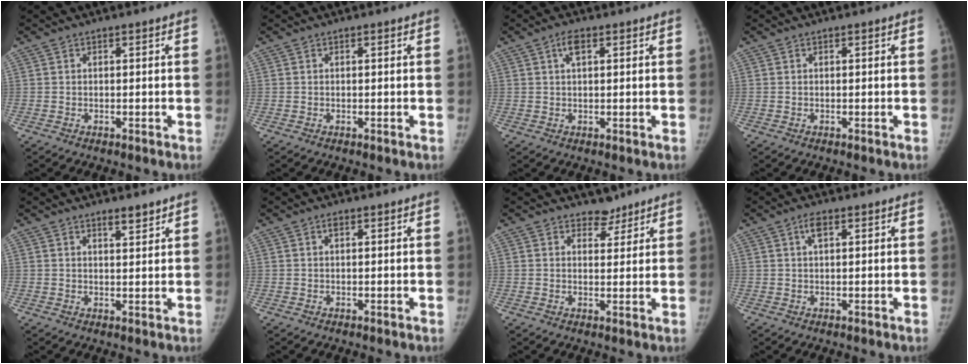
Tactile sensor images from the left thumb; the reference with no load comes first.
{"total": 0.0}
{"total": 2.6, "force": [1.1, 1.2, 2.1], "torque": [-0.037, 0.005, 0.020]}
{"total": 0.0}
{"total": 2.6, "force": [2.1, 0.6, 1.4], "torque": [-0.015, -0.017, 0.033]}
{"total": 0.7, "force": [0.3, 0.3, 0.6], "torque": [-0.010, 0.002, 0.004]}
{"total": 2.9, "force": [2.4, 1.6, 0.1], "torque": [0.020, -0.017, 0.033]}
{"total": 2.3, "force": [1.0, 1.0, 1.8], "torque": [-0.033, 0.005, 0.018]}